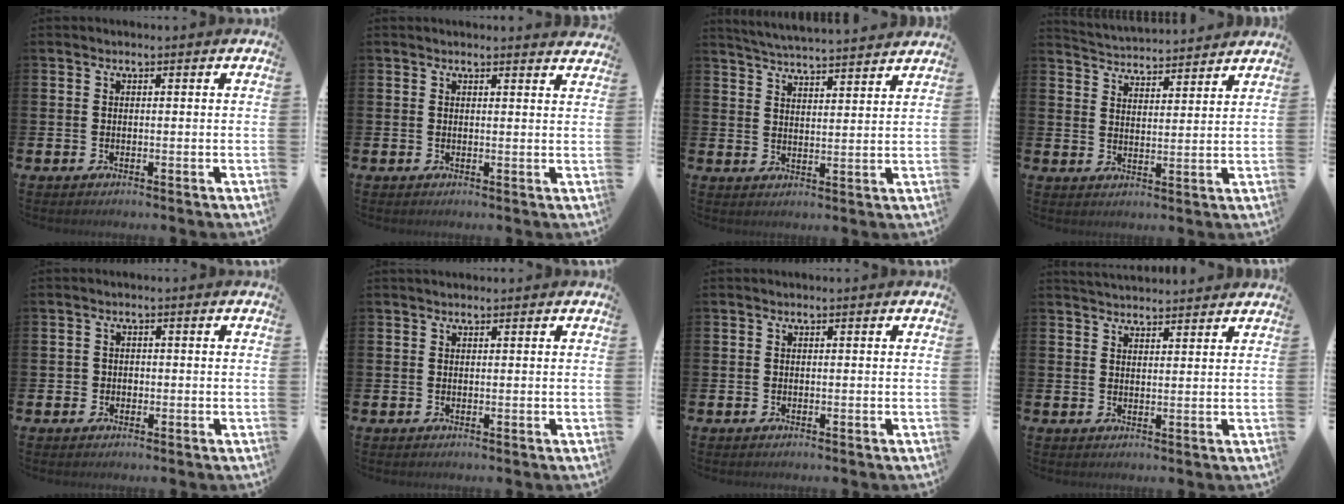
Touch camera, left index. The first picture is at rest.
{"total": 1.5, "force": [1.5, -0.1, 0.0], "torque": [0.015, -0.015, 0.024]}
{"total": 5.1, "force": [5.1, -0.2, 0.4], "torque": [-0.015, -0.041, 0.087]}
{"total": 4.5, "force": [4.4, 0.4, -0.4], "torque": [-0.001, -0.037, 0.076]}
{"total": 1.2, "force": [-0.2, 1.1, 0.2], "torque": [0.010, 0.001, -0.010]}
{"total": 0.7, "force": [0.7, 0.2, 0.1], "torque": [0.014, -0.004, 0.008]}
{"total": 0.0}
{"total": 3.3, "force": [3.2, 0.3, 0.1], "torque": [-0.002, -0.017, 0.059]}